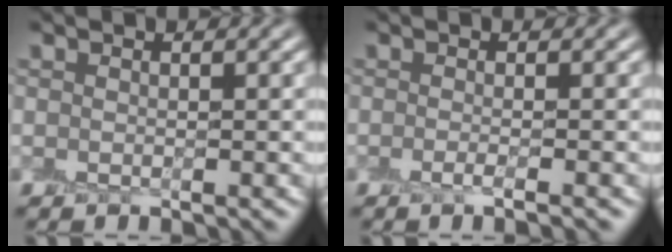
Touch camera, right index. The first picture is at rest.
{"total": 1.0, "force": [-0.5, -0.1, 0.9], "torque": [-0.020, -0.007, -0.010]}